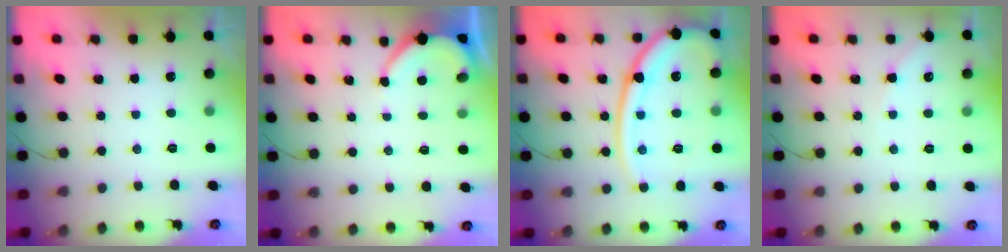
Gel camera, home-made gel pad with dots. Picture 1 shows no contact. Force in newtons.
{"total": 3.1, "press": 3.0, "slide": 0.4}
{"total": 17.5, "press": 17.4, "slide": 1.9}
{"total": 4.2, "press": 4.1, "slide": 0.6}